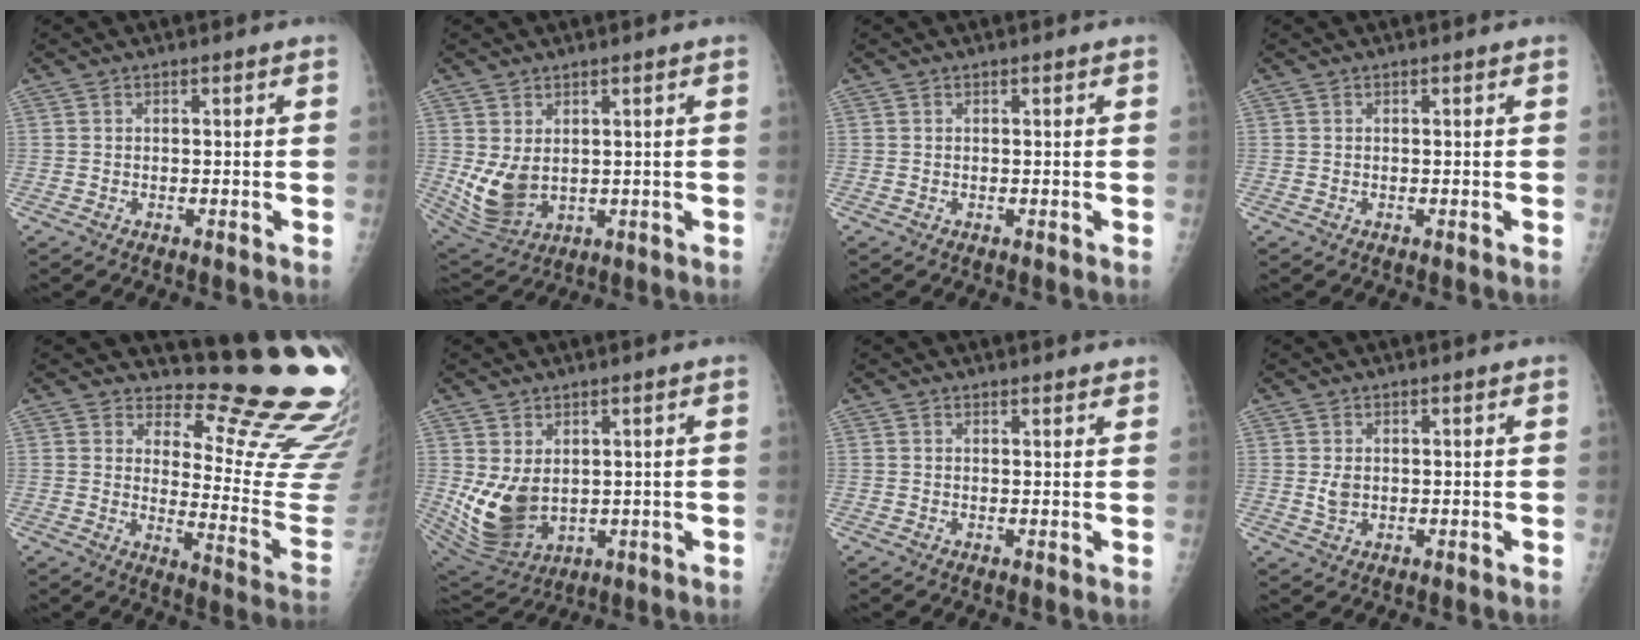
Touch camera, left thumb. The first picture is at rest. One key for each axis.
{"total": 7.9, "fx": 1.1, "fy": 5.3, "fz": 5.8, "tx": -0.106, "ty": -0.020, "tz": 0.043}
{"total": 0.0}
{"total": 0.0}
{"total": 18.5, "fx": 16.3, "fy": 3.9, "fz": 7.8, "tx": -0.057, "ty": -0.190, "tz": 0.192}
{"total": 10.7, "fx": 1.1, "fy": 7.3, "fz": 7.8, "tx": -0.141, "ty": -0.023, "tz": 0.049}
{"total": 1.9, "fx": 1.7, "fy": 0.5, "fz": 0.5, "tx": 0.001, "ty": -0.006, "tz": 0.020}
{"total": 2.1, "fx": 0.5, "fy": 1.5, "fz": 1.4, "tx": -0.021, "ty": -0.006, "tz": 0.014}